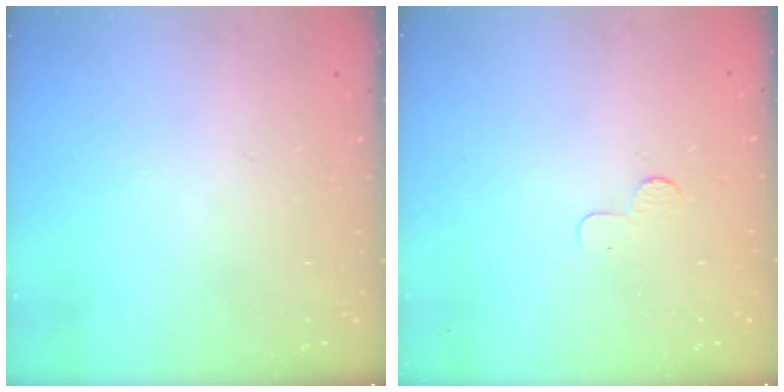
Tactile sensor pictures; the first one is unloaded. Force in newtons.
{"total": 2.3, "press": 2.3, "slide": 0.2}